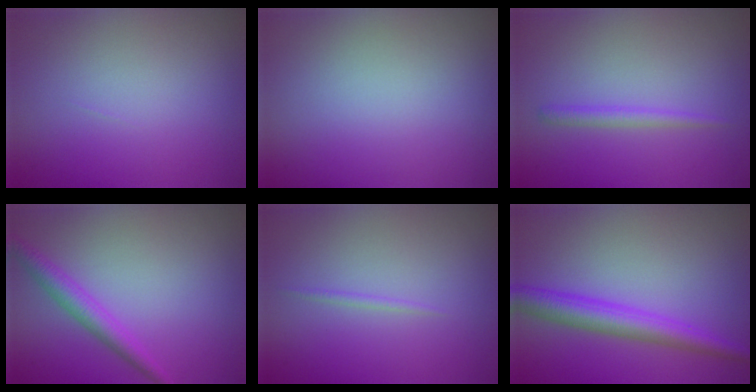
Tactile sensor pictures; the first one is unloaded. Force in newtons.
{"total": 0.0}
{"total": 1.3, "press": 1.3, "slide": 0.0}
{"total": 2.6, "press": 2.6, "slide": 0.1}
{"total": 0.5, "press": 0.5, "slide": 0.1}
{"total": 4.1, "press": 4.1, "slide": 0.1}